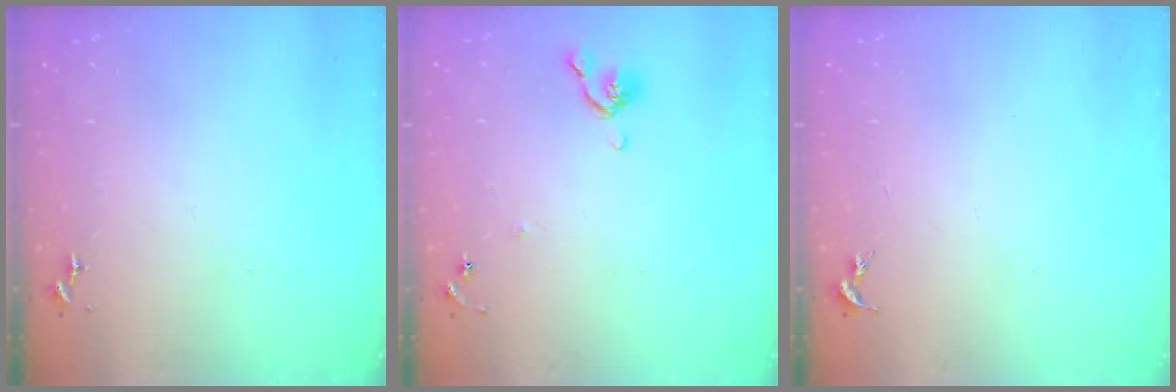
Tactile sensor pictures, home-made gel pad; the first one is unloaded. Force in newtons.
{"total": 5.4, "press": 5.3, "slide": 1.1}
{"total": 0.0}